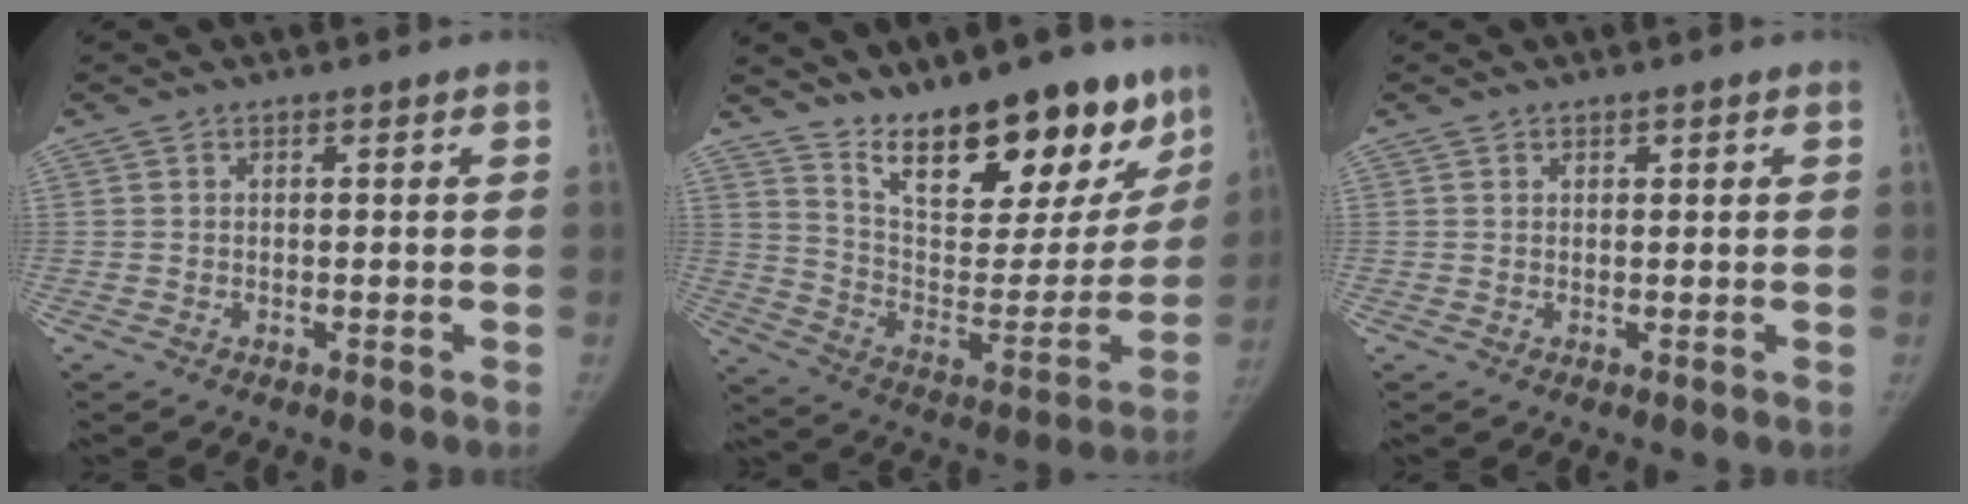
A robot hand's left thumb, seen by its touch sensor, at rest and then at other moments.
{"total": 24.7, "force": [17.8, 9.7, 14.1], "torque": [-0.157, -0.098, 0.284]}
{"total": 0.7, "force": [0.5, 0.4, 0.2], "torque": [0.003, -0.003, 0.007]}